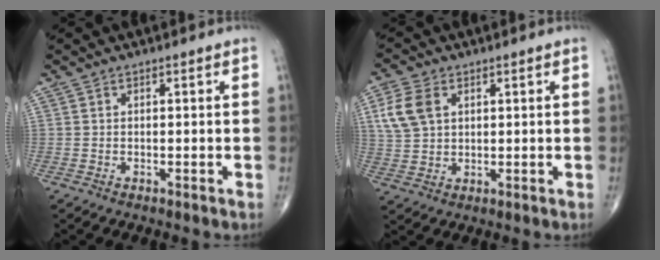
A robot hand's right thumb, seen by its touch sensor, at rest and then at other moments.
{"total": 7.4, "force": [2.5, 5.1, 4.8], "torque": [-0.097, 0.001, 0.051]}